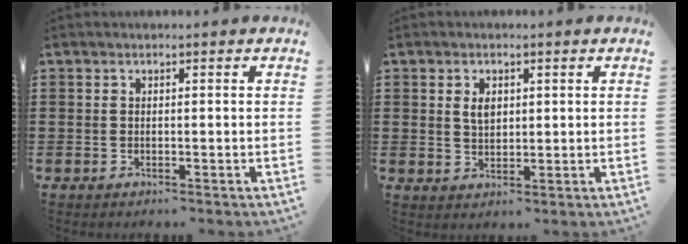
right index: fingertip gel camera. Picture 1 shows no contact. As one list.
[{"total": 2.7, "force": [0.8, 1.6, 1.9], "torque": [-0.043, 0.007, 0.014]}]